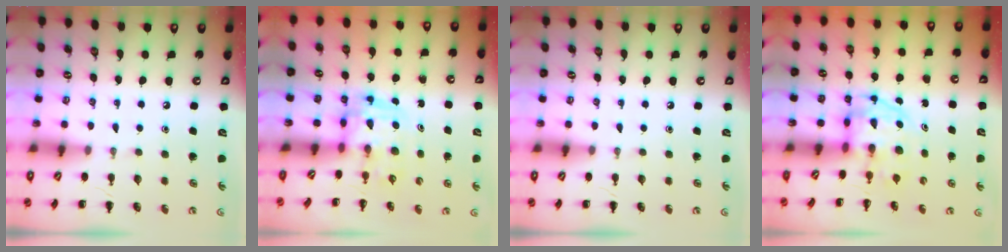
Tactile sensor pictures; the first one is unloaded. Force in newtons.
{"total": 3.7, "press": 3.7, "slide": 0.7}
{"total": 0.0}
{"total": 3.5, "press": 3.4, "slide": 0.5}